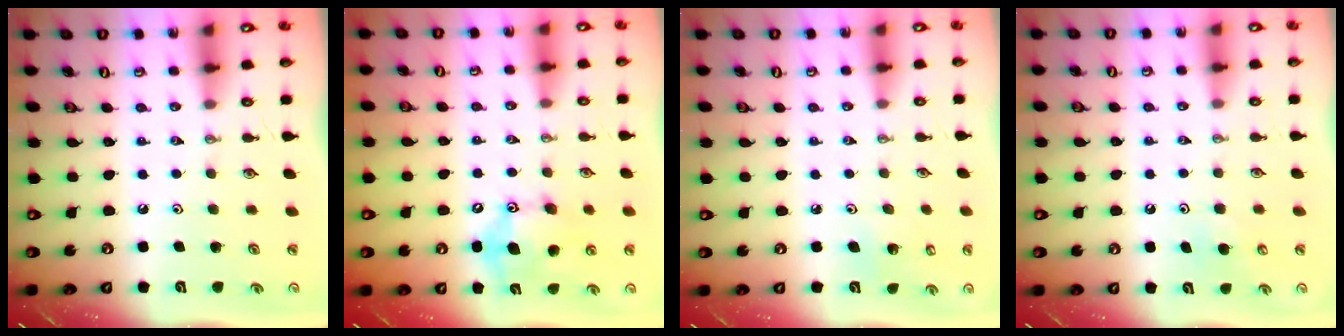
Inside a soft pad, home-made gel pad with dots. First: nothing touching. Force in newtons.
{"total": 12.0, "press": 12.0, "slide": 0.3}
{"total": 3.5, "press": 3.5, "slide": 0.3}
{"total": 5.5, "press": 5.4, "slide": 0.6}